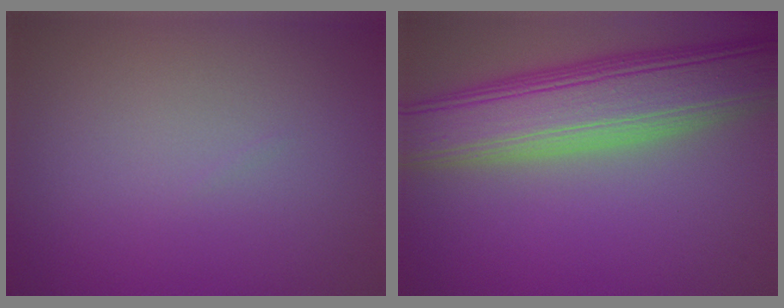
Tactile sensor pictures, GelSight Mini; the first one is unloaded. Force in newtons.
{"total": 10.0, "press": 10.0, "slide": 0.7}